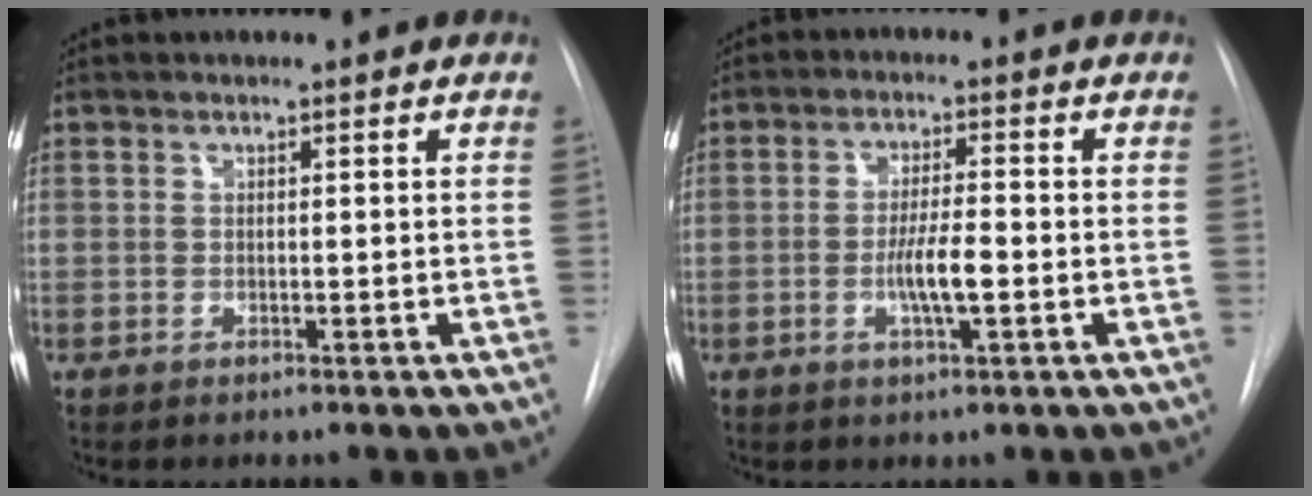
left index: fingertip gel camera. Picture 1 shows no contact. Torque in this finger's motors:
{"motor_torque": [0.71, 0.31, 0.17, 0.05]}